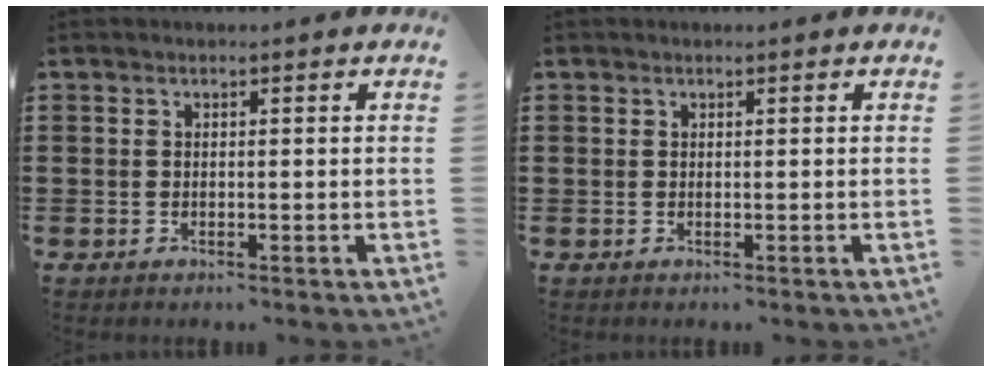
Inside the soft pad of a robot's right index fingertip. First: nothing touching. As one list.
[{"total": 0.0}]